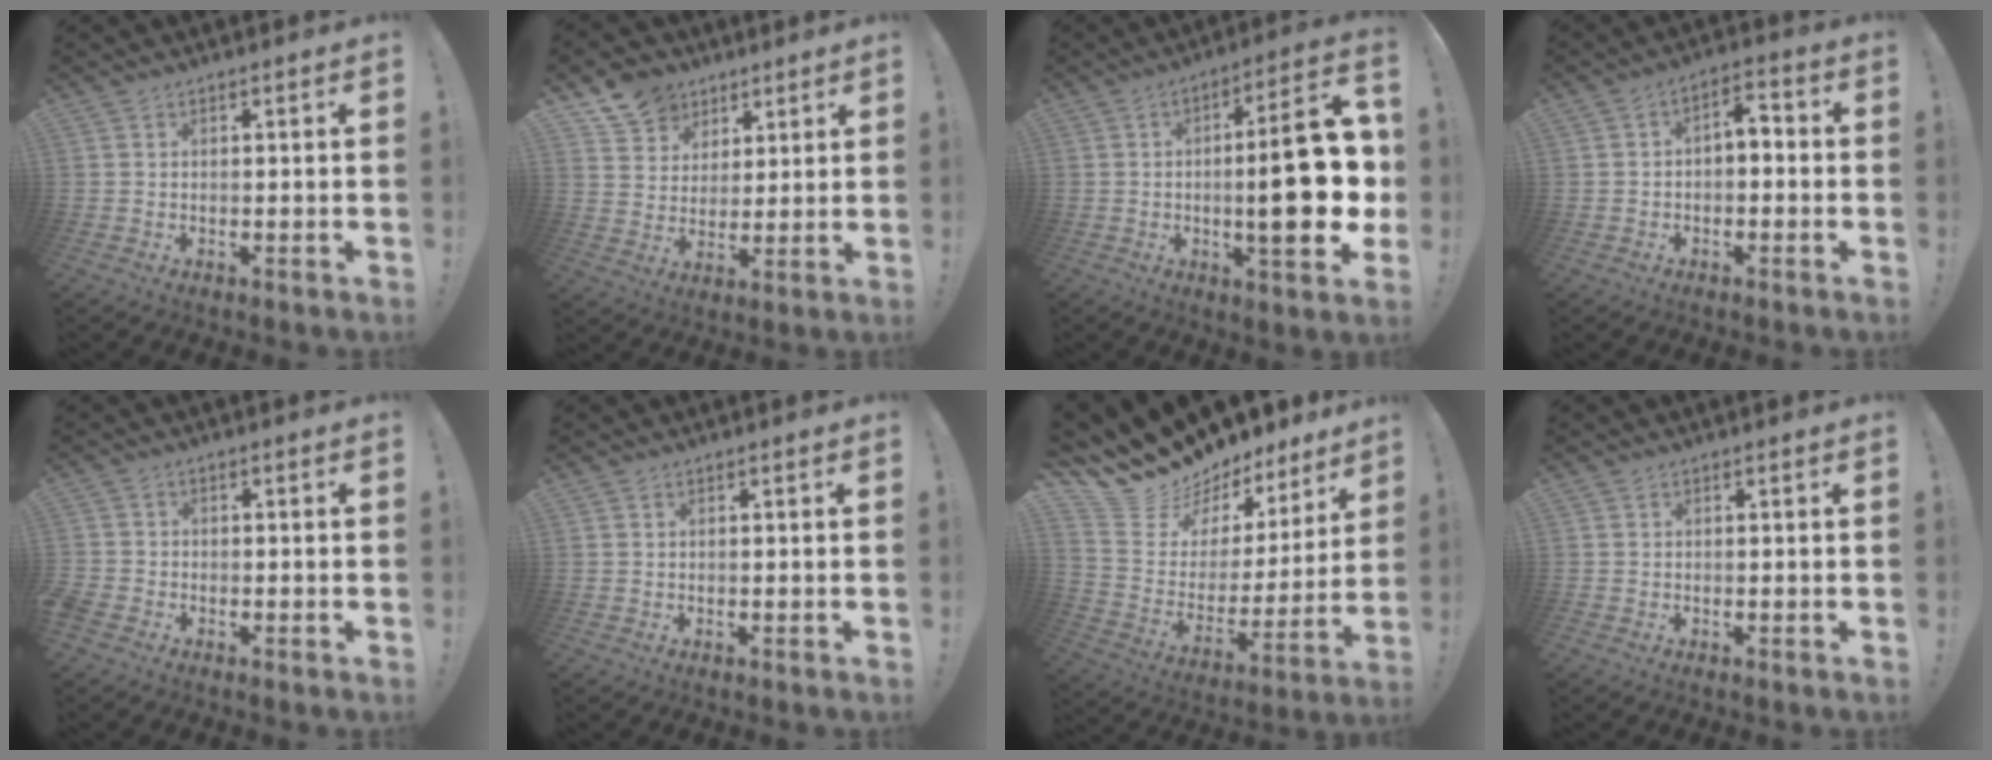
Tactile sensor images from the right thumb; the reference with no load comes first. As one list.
[{"total": 10.9, "force": [7.0, 8.1, 2.2], "torque": [-0.034, -0.048, 0.139]}, {"total": 21.1, "force": [-1.8, 5.0, 20.4], "torque": [-0.286, -0.003, -0.027]}, {"total": 4.7, "force": [-1.8, 2.9, 3.2], "torque": [-0.044, 0.010, -0.036]}, {"total": 2.5, "force": [-1.9, 1.2, 1.0], "torque": [-0.025, 0.007, -0.035]}, {"total": 0.0}, {"total": 14.2, "force": [12.9, 5.6, 1.9], "torque": [-0.054, -0.117, 0.242]}, {"total": 0.0}]